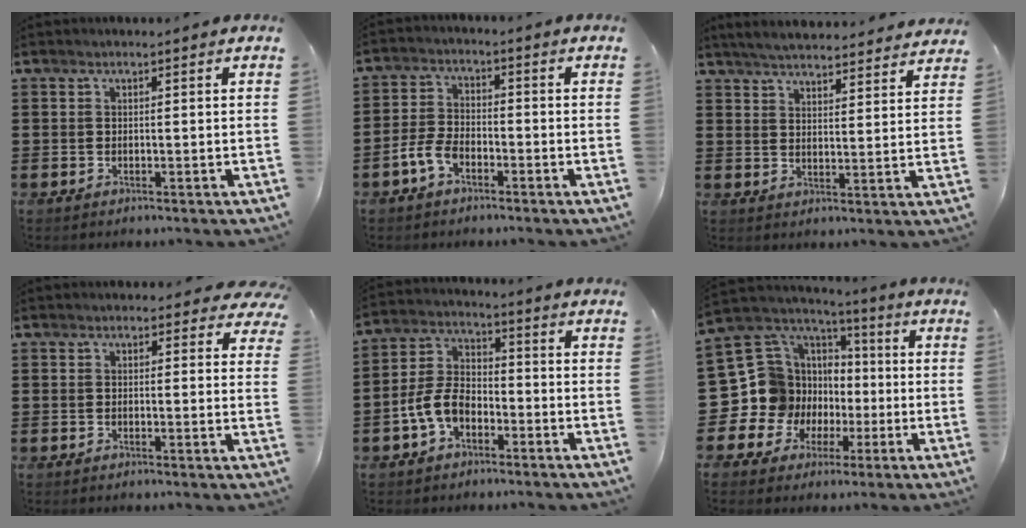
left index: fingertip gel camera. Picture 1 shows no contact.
{"total": 4.6, "force": [-2.8, 2.3, 2.9], "torque": [-0.076, 0.002, -0.058]}
{"total": 4.7, "force": [4.6, -0.1, 0.8], "torque": [-0.033, -0.021, 0.082]}
{"total": 1.9, "force": [1.6, 0.9, 0.5], "torque": [-0.002, -0.003, 0.026]}
{"total": 6.4, "force": [-3.3, 4.0, 3.9], "torque": [-0.104, 0.008, -0.071]}
{"total": 12.2, "force": [-1.9, 11.8, 2.4], "torque": [-0.110, -0.022, -0.015]}